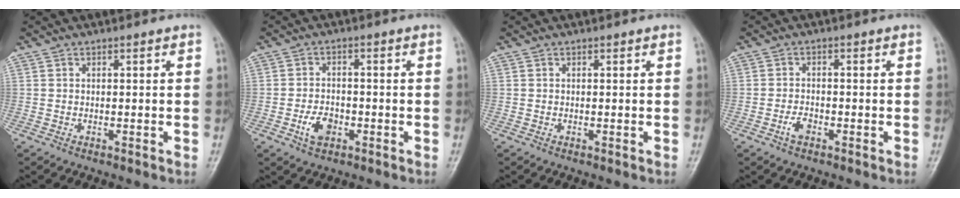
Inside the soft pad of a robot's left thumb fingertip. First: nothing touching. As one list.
[{"total": 4.8, "force": [-1.9, 3.1, 3.0], "torque": [-0.046, 0.011, -0.036]}, {"total": 0.0}, {"total": 2.5, "force": [-1.4, 1.4, 1.6], "torque": [-0.030, 0.009, -0.027]}]